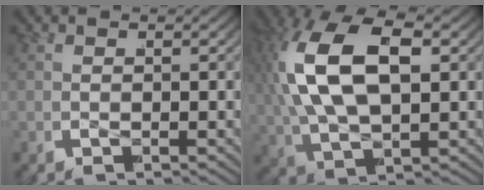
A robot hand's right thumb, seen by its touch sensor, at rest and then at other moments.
{"total": 11.6, "force": [1.1, 7.3, 8.9], "torque": [-0.222, -0.024, 0.035]}